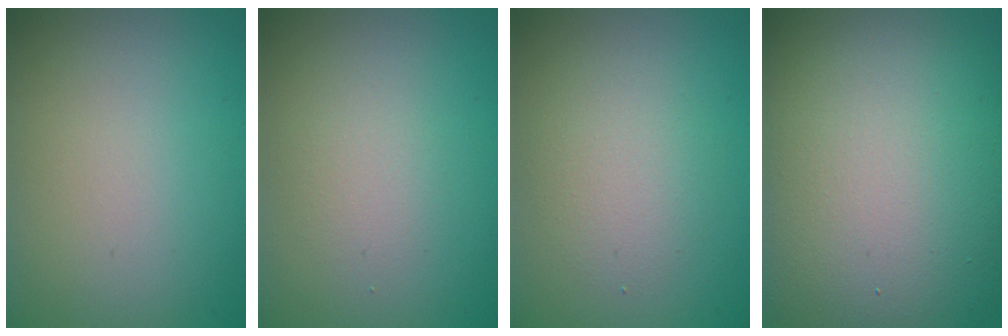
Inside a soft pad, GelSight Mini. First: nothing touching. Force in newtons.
{"total": 1.5, "press": 1.5, "slide": 0.0}
{"total": 2.5, "press": 2.4, "slide": 0.1}
{"total": 16.2, "press": 16.1, "slide": 1.2}